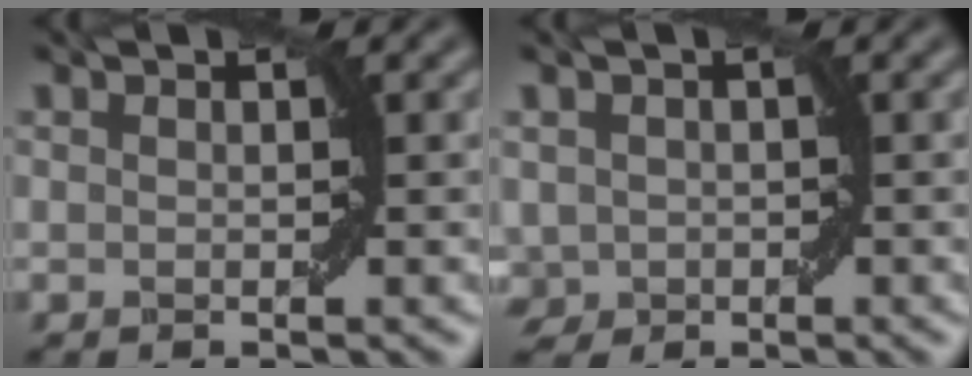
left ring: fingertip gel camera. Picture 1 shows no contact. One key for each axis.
{"total": 2.3, "fx": -0.5, "fy": 2.0, "fz": 1.0, "tx": -0.020, "ty": -0.003, "tz": -0.009}